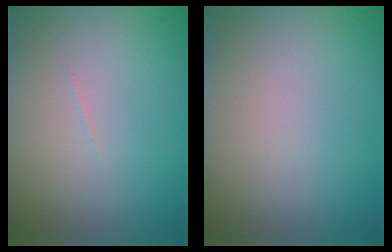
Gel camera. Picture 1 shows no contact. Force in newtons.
{"total": 0.0}